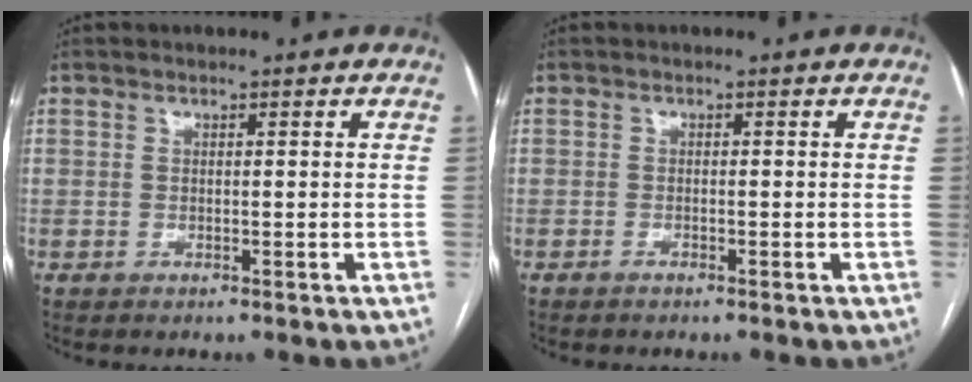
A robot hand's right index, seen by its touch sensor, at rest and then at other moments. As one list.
[{"total": 0.8, "force": [-0.5, 0.4, 0.4], "torque": [-0.009, 0.000, -0.009]}]